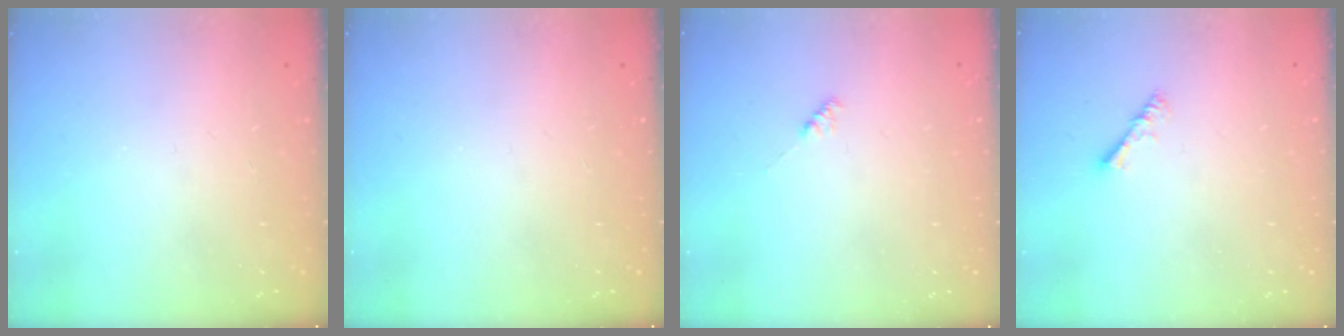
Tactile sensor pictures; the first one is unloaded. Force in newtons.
{"total": 0.0}
{"total": 2.0, "press": 1.9, "slide": 0.5}
{"total": 2.8, "press": 2.8, "slide": 0.5}